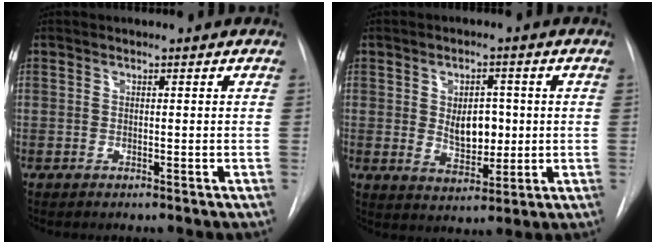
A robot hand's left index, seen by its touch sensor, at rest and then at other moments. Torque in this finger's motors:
{"motor_torque": [0.21, 0.03, 0.16, 0.08]}